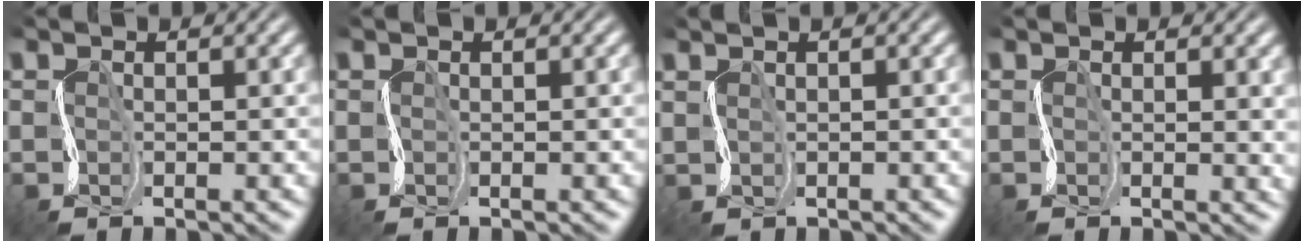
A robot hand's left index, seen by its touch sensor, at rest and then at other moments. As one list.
[{"total": 0.0}, {"total": 1.0, "force": [0.8, 0.1, -0.6], "torque": [0.011, 0.008, 0.019]}, {"total": 2.6, "force": [0.2, 1.2, 2.4], "torque": [-0.024, -0.003, 0.005]}]